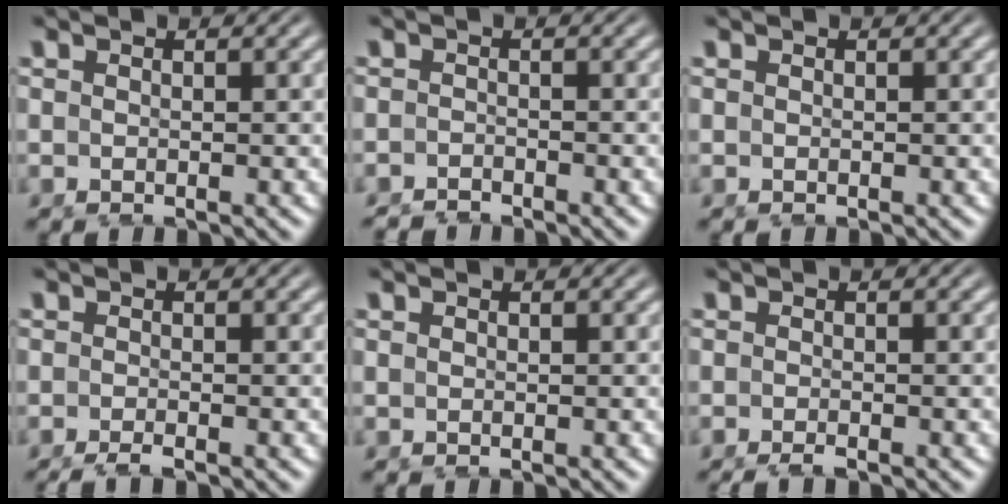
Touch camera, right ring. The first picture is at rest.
{"total": 2.0, "force": [-1.9, -0.1, -0.6], "torque": [0.009, -0.013, -0.031]}
{"total": 0.0}
{"total": 1.3, "force": [-1.2, 0.0, 0.3], "torque": [-0.009, -0.002, -0.022]}
{"total": 0.0}
{"total": 0.9, "force": [-0.9, 0.0, 0.1], "torque": [-0.003, -0.002, -0.018]}